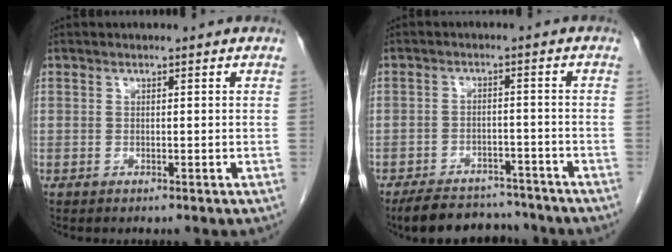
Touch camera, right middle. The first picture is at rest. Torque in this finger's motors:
{"motor_torque": [0.77, -0.59, 0.02, 0.01]}